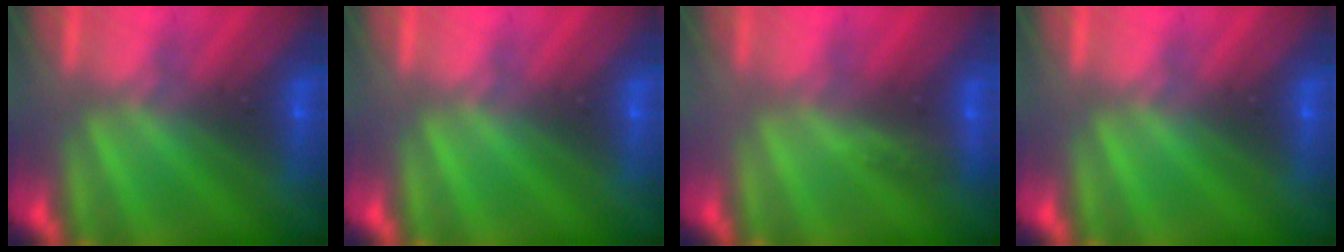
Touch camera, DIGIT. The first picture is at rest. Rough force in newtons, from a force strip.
{"total": 0.0}
{"total": 2.9}
{"total": 0.0}